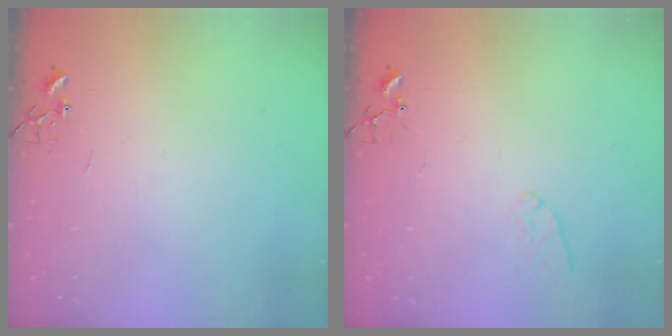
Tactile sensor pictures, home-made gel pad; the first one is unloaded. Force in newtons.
{"total": 6.4, "press": 6.4, "slide": 0.6}